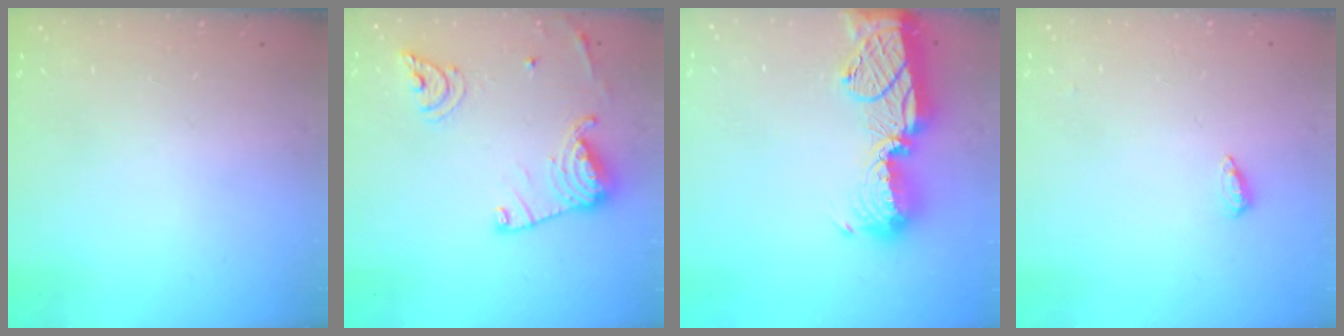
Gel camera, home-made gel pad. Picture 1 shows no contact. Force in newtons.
{"total": 15.7, "press": 15.6, "slide": 1.6}
{"total": 17.8, "press": 17.8, "slide": 1.2}
{"total": 3.9, "press": 3.8, "slide": 0.6}